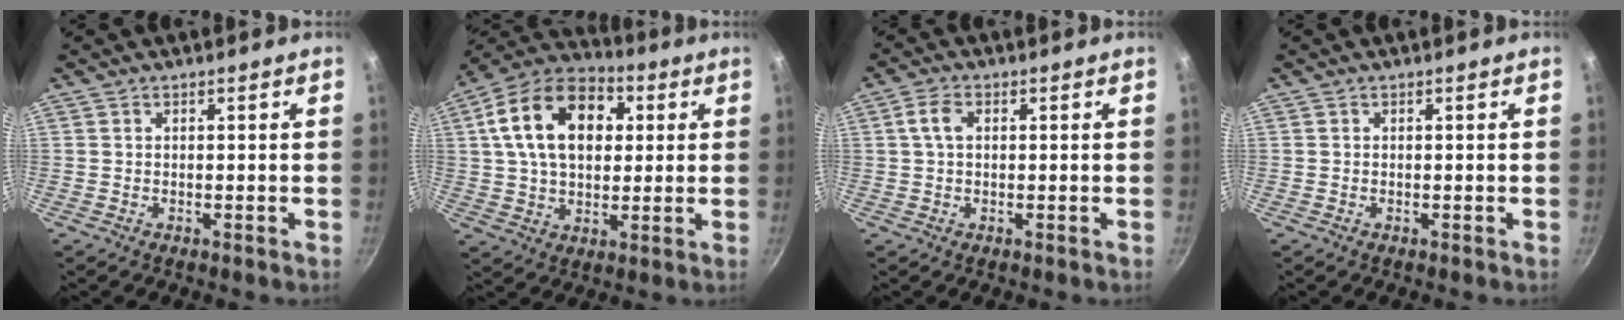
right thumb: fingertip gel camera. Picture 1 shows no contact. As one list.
[{"total": 19.2, "force": [4.6, 12.8, 13.6], "torque": [-0.209, 0.018, 0.063]}, {"total": 3.6, "force": [0.7, 2.2, 2.7], "torque": [-0.051, 0.009, 0.011]}, {"total": 0.0}]